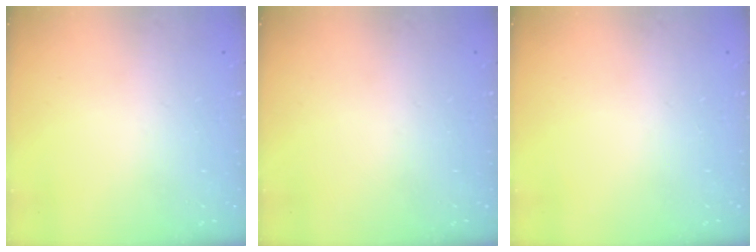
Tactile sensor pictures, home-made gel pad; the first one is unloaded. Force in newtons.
{"total": 0.0}
{"total": 0.0}